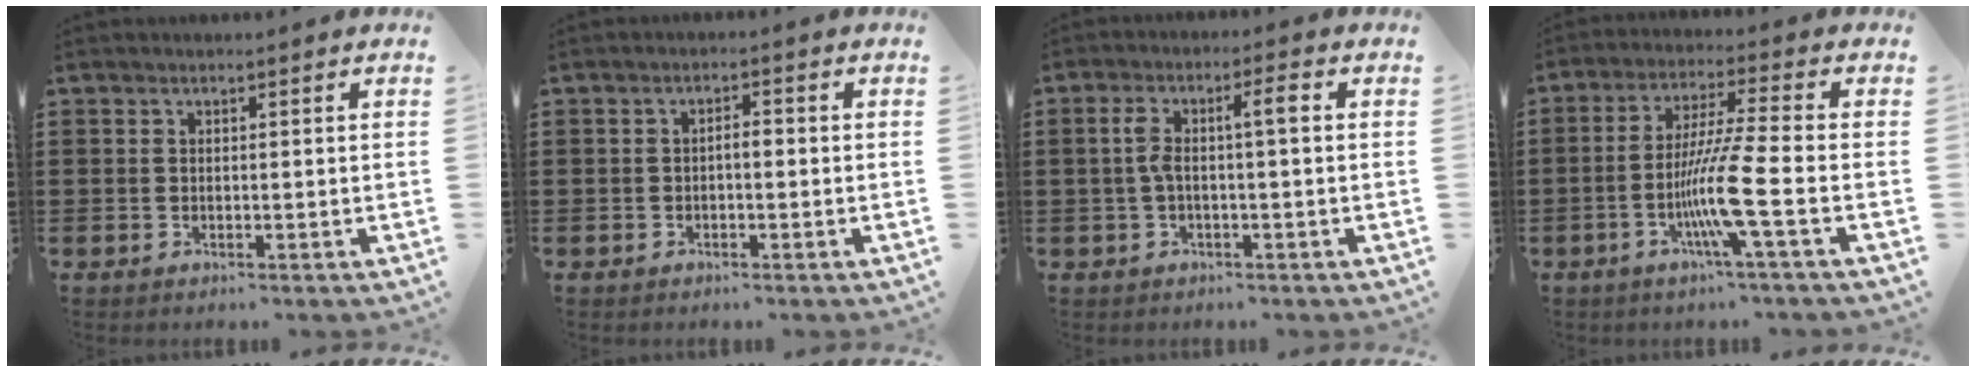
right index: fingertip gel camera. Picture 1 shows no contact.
{"total": 1.5, "force": [-0.4, 0.5, 1.4], "torque": [-0.027, 0.003, -0.009]}
{"total": 4.8, "force": [0.1, 0.9, 4.7], "torque": [-0.095, 0.007, -0.005]}
{"total": 9.8, "force": [-3.4, -0.6, 9.2], "torque": [-0.184, -0.016, -0.070]}